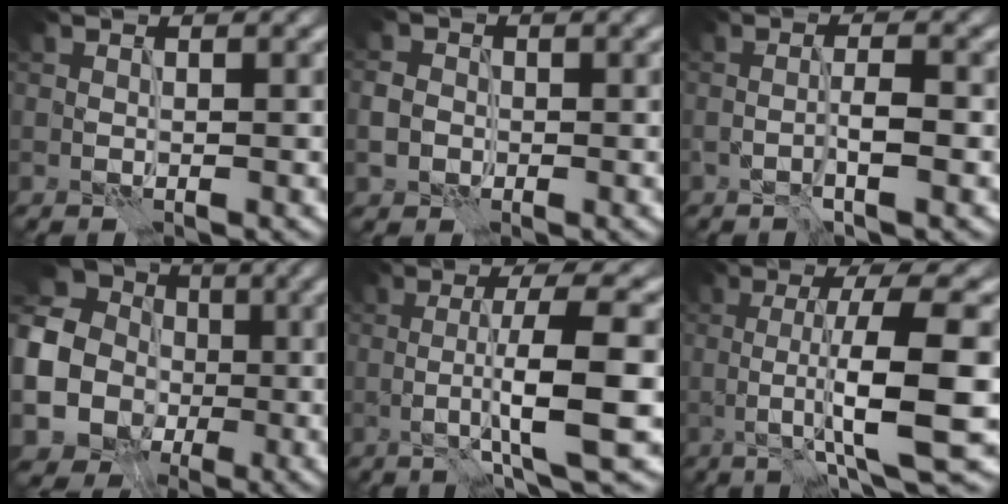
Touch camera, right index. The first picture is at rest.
{"total": 2.5, "force": [-0.4, 2.4, 0.9], "torque": [-0.023, 0.002, -0.007]}
{"total": 2.2, "force": [-0.7, 0.4, 2.1], "torque": [-0.032, 0.002, -0.013]}
{"total": 15.5, "force": [-1.2, 14.6, 5.3], "torque": [-0.155, -0.003, -0.046]}
{"total": 8.1, "force": [-1.4, 1.5, 7.8], "torque": [-0.110, 0.002, -0.022]}
{"total": 9.8, "force": [-1.5, 2.0, 9.4], "torque": [-0.127, 0.004, -0.026]}